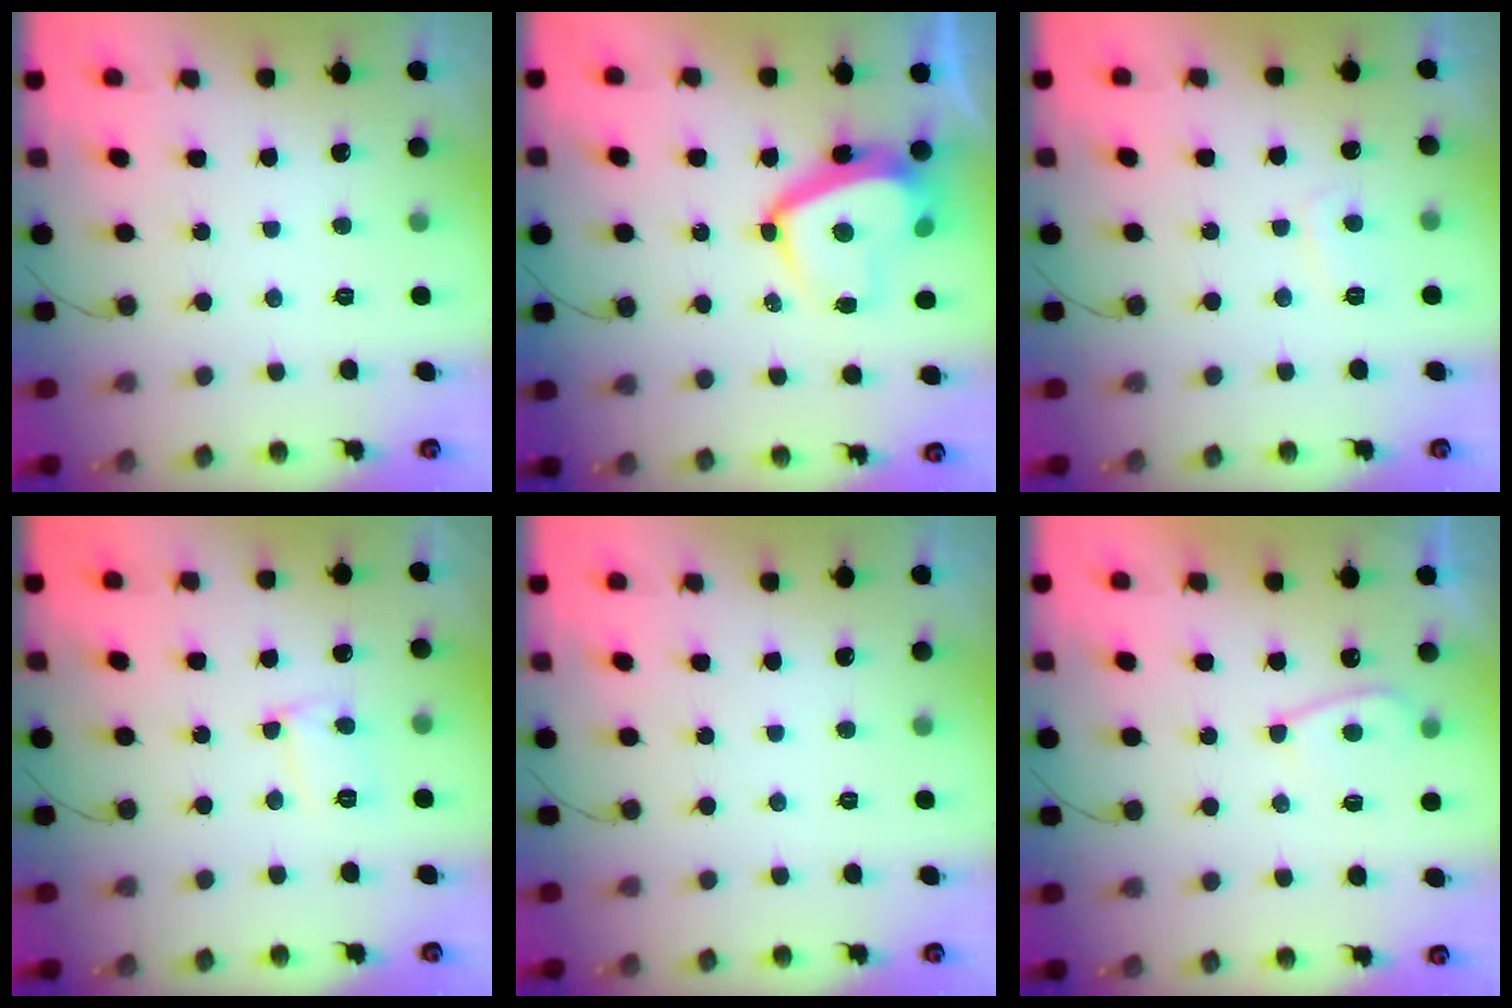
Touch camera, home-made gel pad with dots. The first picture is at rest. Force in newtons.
{"total": 11.1, "press": 11.0, "slide": 1.6}
{"total": 2.8, "press": 2.7, "slide": 0.6}
{"total": 7.7, "press": 7.7, "slide": 0.6}
{"total": 0.0}
{"total": 4.5, "press": 4.4, "slide": 0.6}